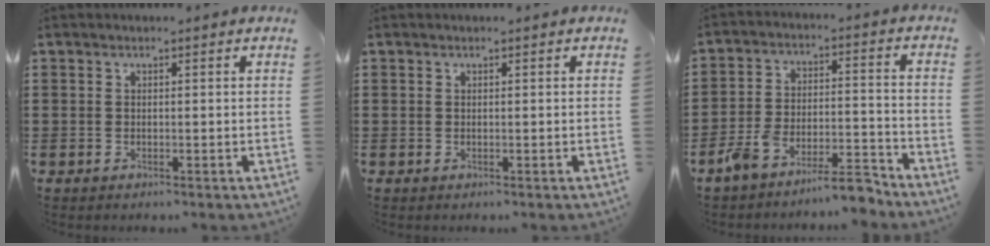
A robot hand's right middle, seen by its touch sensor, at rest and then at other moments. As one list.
[{"total": 0.0}, {"total": 8.2, "force": [-7.6, 0.7, 2.9], "torque": [-0.049, 0.015, -0.147]}]